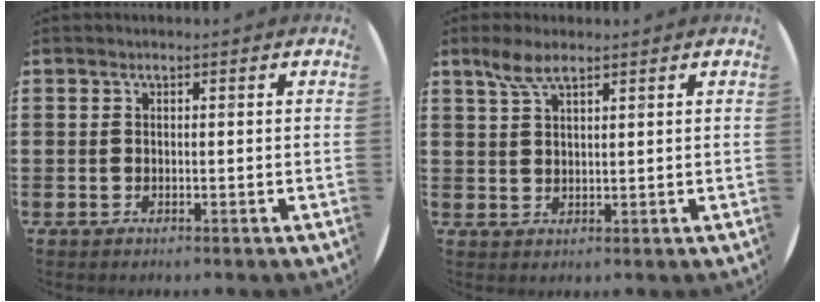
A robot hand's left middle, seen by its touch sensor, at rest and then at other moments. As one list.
[{"total": 3.9, "force": [2.7, 1.2, 2.6], "torque": [-0.057, 0.006, 0.049]}]